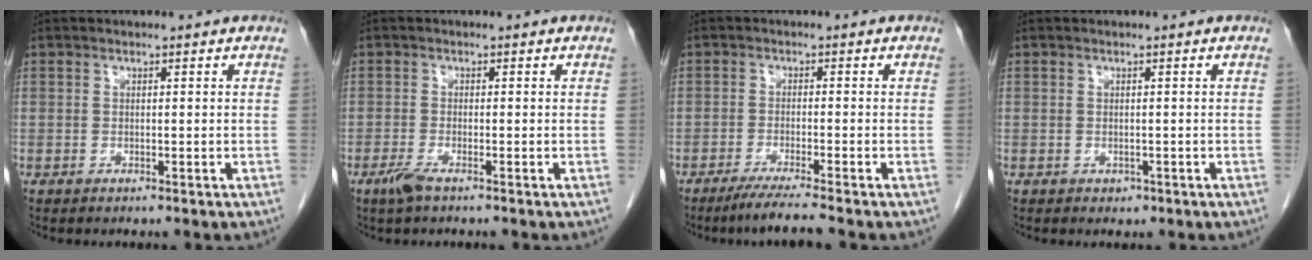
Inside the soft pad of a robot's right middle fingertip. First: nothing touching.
{"total": 2.2, "force": [-1.5, 0.4, 1.6], "torque": [-0.039, -0.005, -0.033]}
{"total": 5.4, "force": [-4.3, -1.0, 3.0], "torque": [-0.049, -0.018, -0.077]}
{"total": 0.9, "force": [-0.4, 0.7, 0.3], "torque": [-0.006, 0.001, -0.001]}